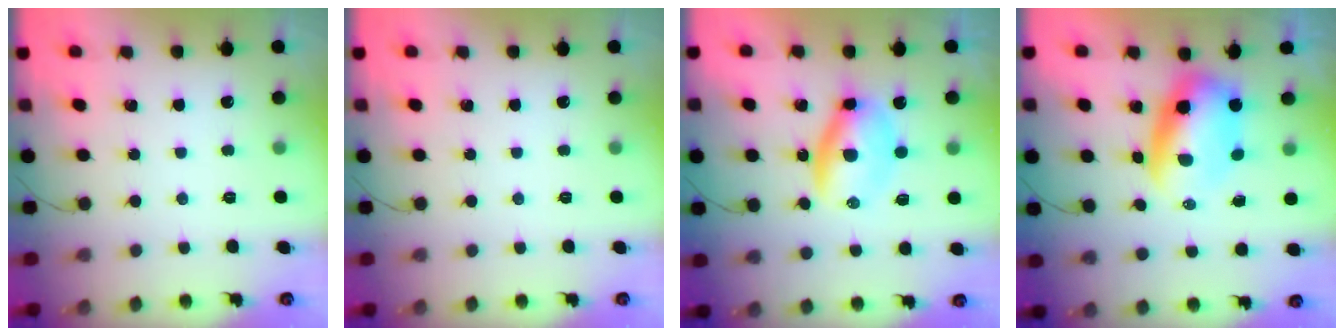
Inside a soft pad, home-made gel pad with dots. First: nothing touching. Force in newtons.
{"total": 0.0}
{"total": 6.1, "press": 6.0, "slide": 1.3}
{"total": 7.3, "press": 7.1, "slide": 1.9}